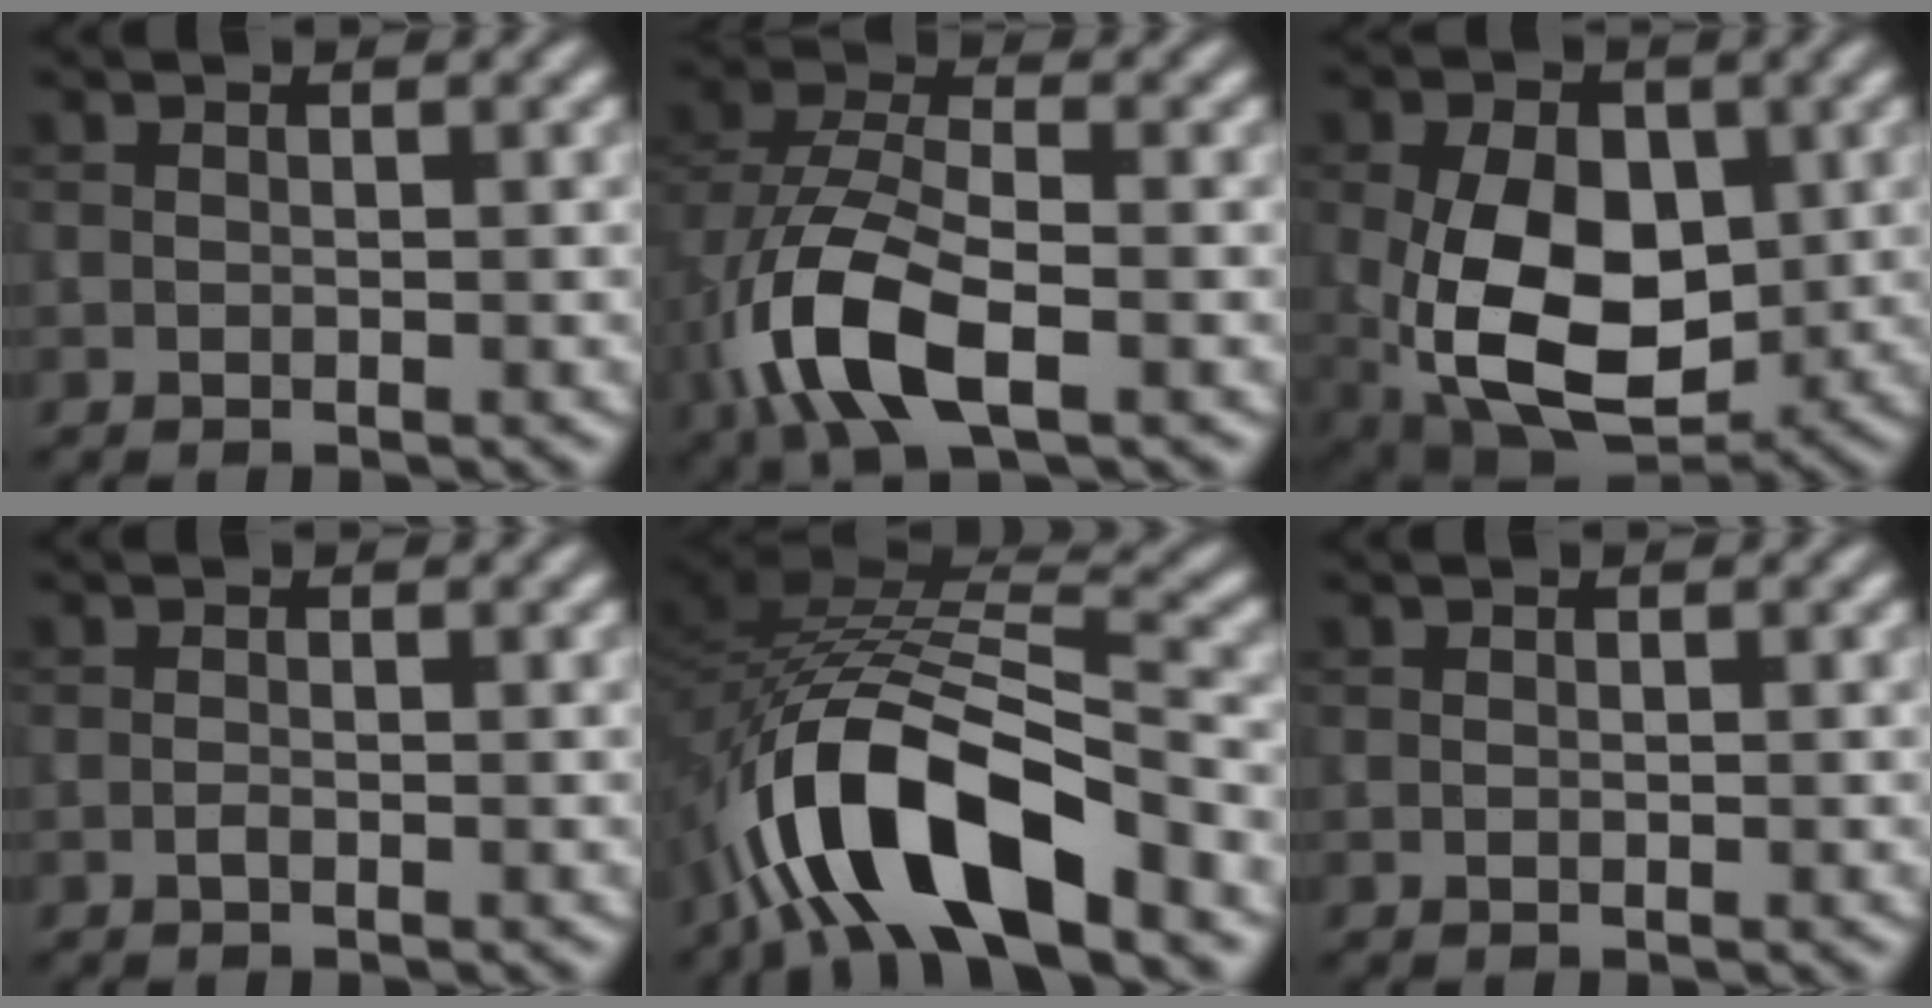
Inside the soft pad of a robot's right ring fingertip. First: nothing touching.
{"total": 9.0, "force": [-3.1, 4.5, 7.1], "torque": [-0.162, -0.002, -0.071]}
{"total": 11.7, "force": [-1.1, 7.6, 8.9], "torque": [-0.171, -0.020, -0.011]}
{"total": 0.5, "force": [-0.3, 0.1, 0.4], "torque": [-0.009, 0.000, -0.006]}
{"total": 12.7, "force": [-6.8, 5.1, 9.5], "torque": [-0.174, 0.006, -0.133]}
{"total": 0.0}